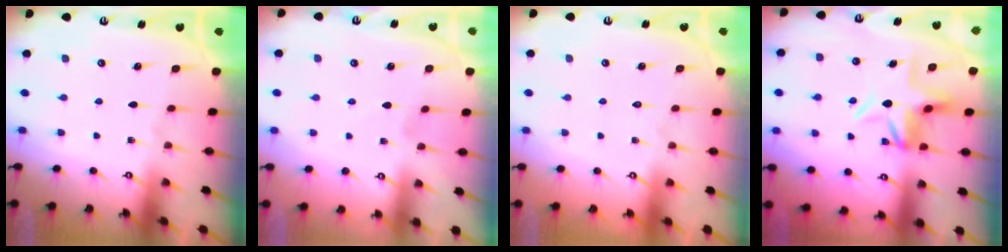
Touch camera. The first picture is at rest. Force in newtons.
{"total": 0.0}
{"total": 1.6, "press": 1.6, "slide": 0.1}
{"total": 6.2, "press": 5.8, "slide": 2.1}